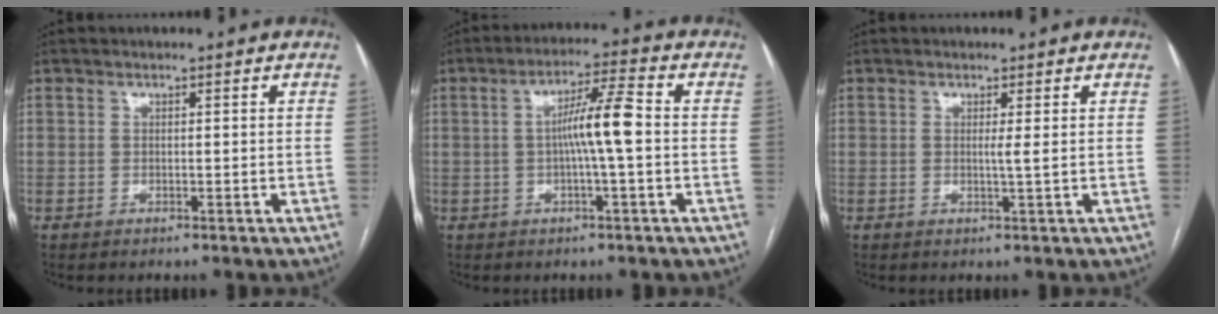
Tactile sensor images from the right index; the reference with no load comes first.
{"total": 7.1, "force": [-0.2, 0.1, 7.1], "torque": [-0.128, 0.015, -0.006]}
{"total": 1.1, "force": [0.2, -0.4, 1.0], "torque": [-0.021, -0.003, 0.004]}